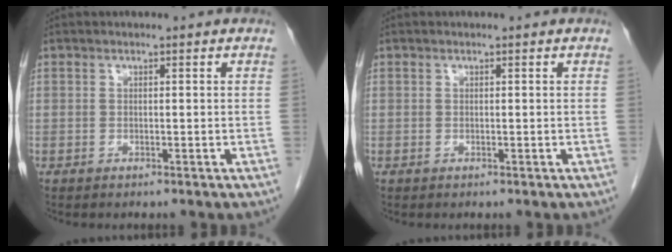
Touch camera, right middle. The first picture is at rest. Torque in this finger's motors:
{"motor_torque": [0.00, 0.00, 0.00, 0.00]}